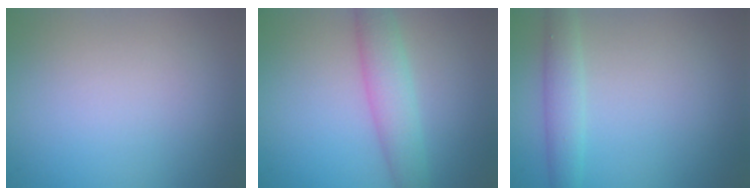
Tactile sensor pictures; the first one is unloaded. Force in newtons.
{"total": 3.9, "press": 3.9, "slide": 0.1}
{"total": 2.6, "press": 2.6, "slide": 0.0}